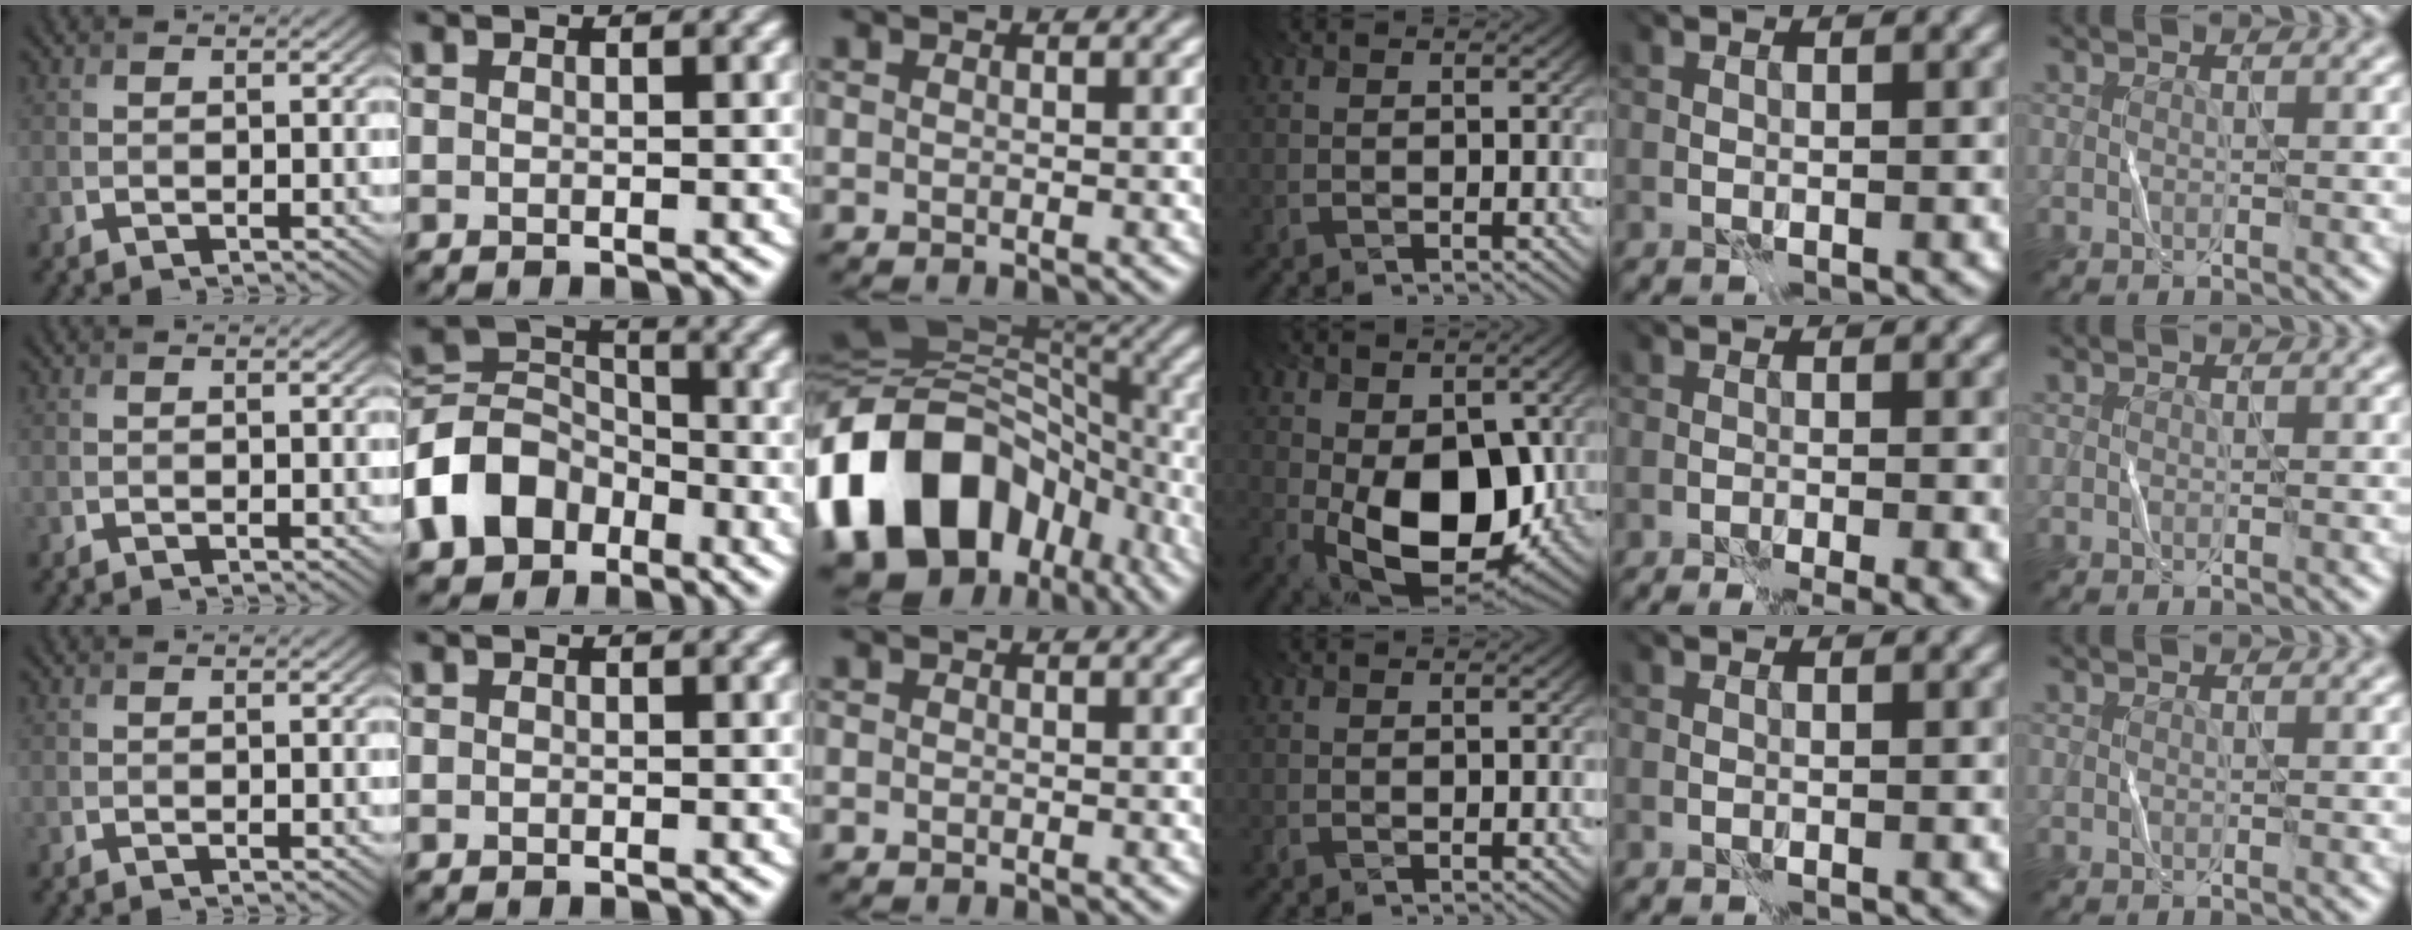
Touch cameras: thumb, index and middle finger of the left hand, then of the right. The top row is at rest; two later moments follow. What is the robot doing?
{"motion": "fold", "object": "bandana"}